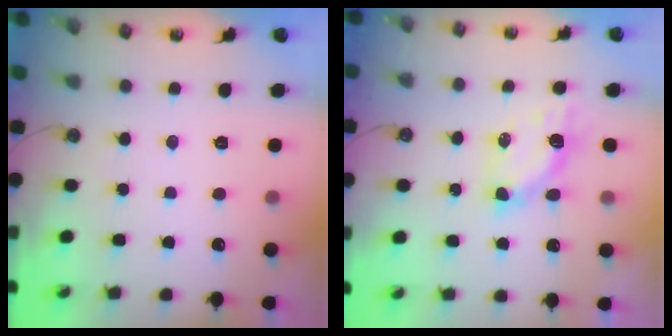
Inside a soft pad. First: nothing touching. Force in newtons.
{"total": 6.5, "press": 6.5, "slide": 0.2}